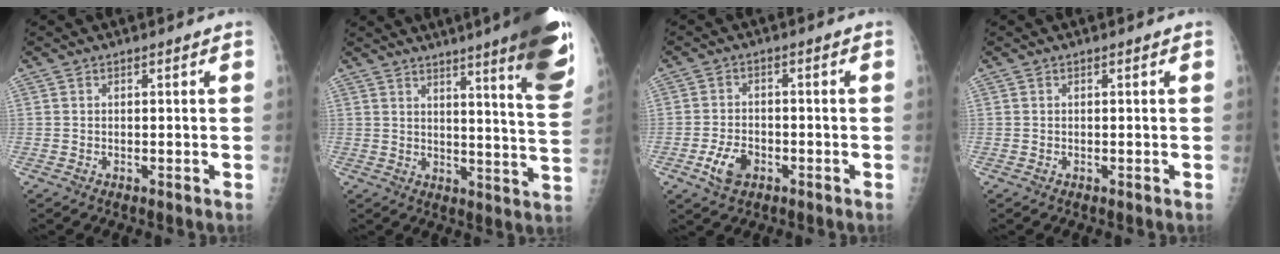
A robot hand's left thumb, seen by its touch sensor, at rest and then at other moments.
{"total": 19.4, "force": [12.2, 1.8, 15.0], "torque": [-0.175, -0.062, 0.148]}
{"total": 5.5, "force": [-2.5, 3.5, 3.4], "torque": [-0.063, 0.012, -0.044]}
{"total": 0.0}